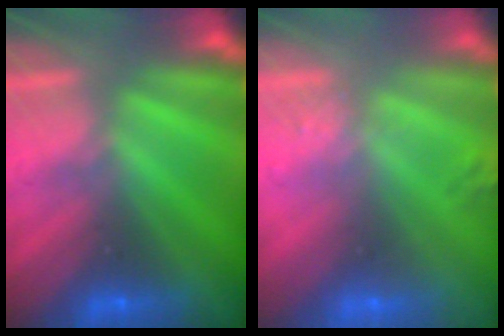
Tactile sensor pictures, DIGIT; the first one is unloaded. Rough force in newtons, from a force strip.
{"total": 2.6}